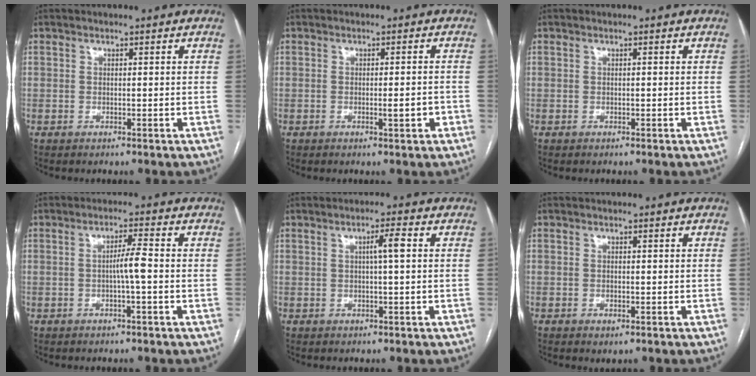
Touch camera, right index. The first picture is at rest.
{"total": 4.0, "force": [-1.4, 0.7, 3.7], "torque": [-0.049, 0.001, -0.018]}
{"total": 0.0}
{"total": 3.3, "force": [-0.5, -0.2, 3.3], "torque": [-0.055, 0.001, -0.010]}
{"total": 2.8, "force": [0.4, -0.2, 2.8], "torque": [-0.046, 0.002, 0.005]}
{"total": 1.0, "force": [-0.4, 0.4, 0.8], "torque": [-0.012, -0.003, 0.000]}